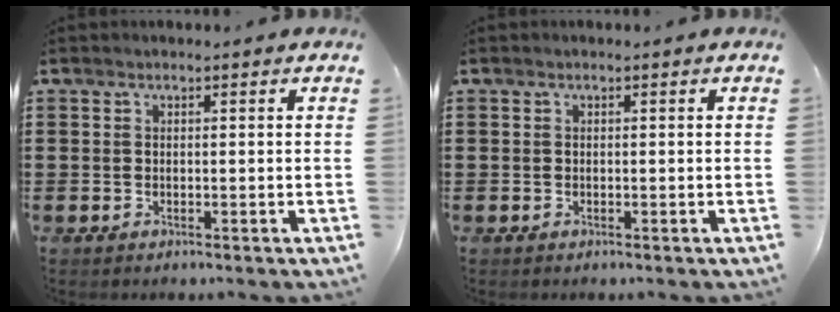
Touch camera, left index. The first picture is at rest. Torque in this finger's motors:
{"motor_torque": [0.00, 0.00, 0.00, 0.00]}